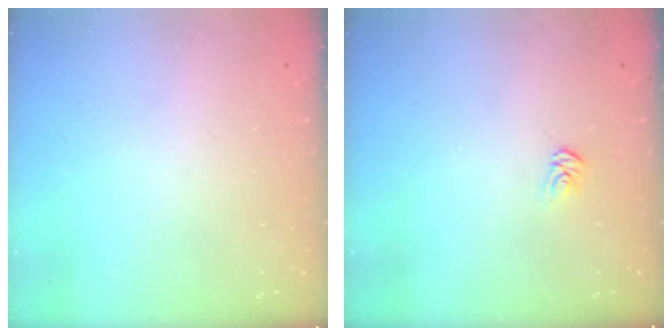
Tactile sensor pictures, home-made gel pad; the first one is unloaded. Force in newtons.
{"total": 2.9, "press": 2.9, "slide": 0.2}